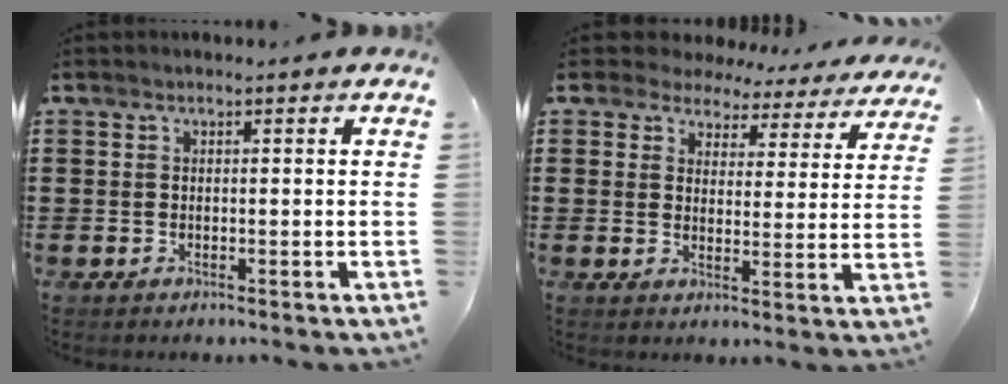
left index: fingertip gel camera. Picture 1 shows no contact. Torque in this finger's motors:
{"motor_torque": [2.14, 0.00, 0.41, 0.00]}